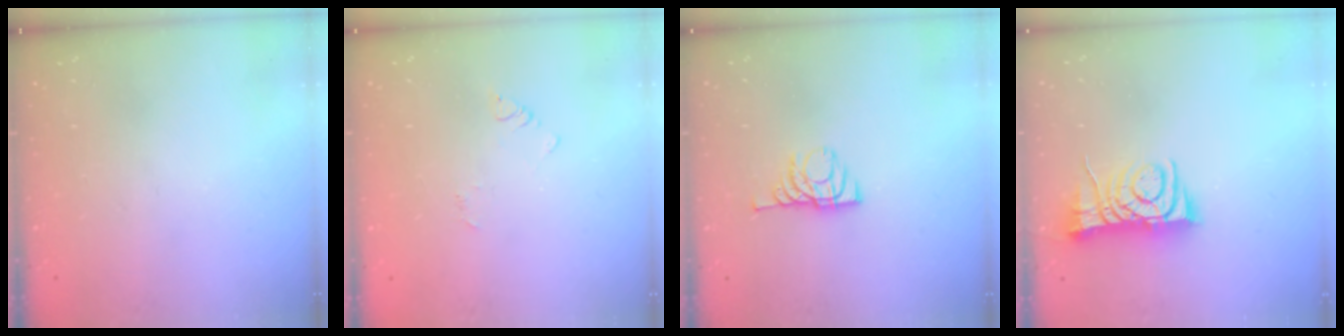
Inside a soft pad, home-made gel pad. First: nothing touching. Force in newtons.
{"total": 2.4, "press": 2.4, "slide": 0.3}
{"total": 6.1, "press": 6.1, "slide": 0.8}
{"total": 7.6, "press": 7.5, "slide": 1.0}